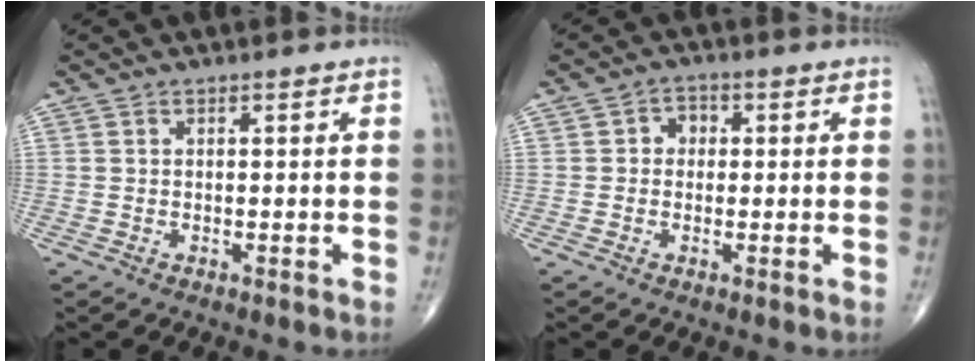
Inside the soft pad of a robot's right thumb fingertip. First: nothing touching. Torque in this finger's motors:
{"motor_torque": [-0.02, -0.01, 0.11, 0.08, 0.06]}